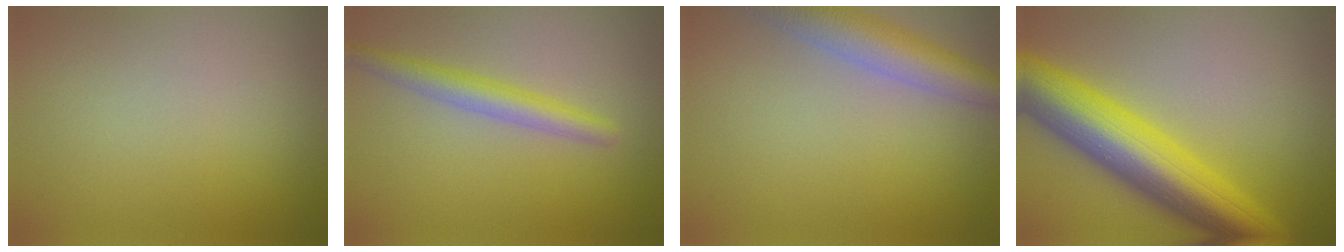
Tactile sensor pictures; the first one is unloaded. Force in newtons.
{"total": 2.8, "press": 2.8, "slide": 0.1}
{"total": 5.9, "press": 5.8, "slide": 0.2}
{"total": 10.1, "press": 10.1, "slide": 0.2}